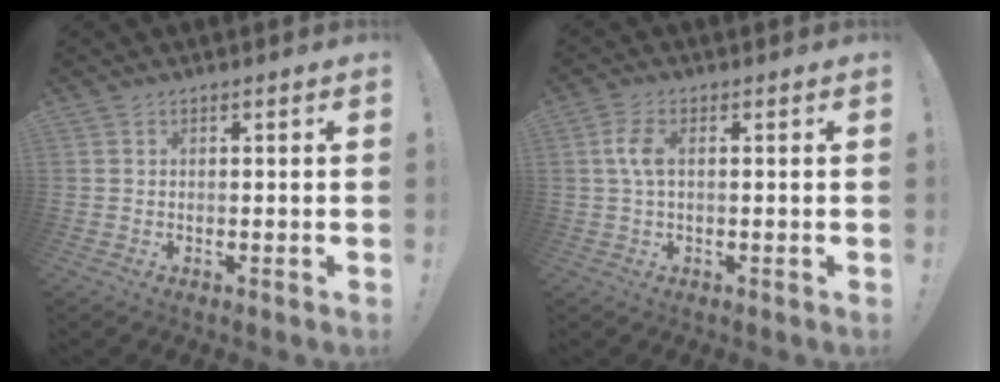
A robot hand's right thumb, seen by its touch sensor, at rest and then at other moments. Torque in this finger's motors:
{"motor_torque": [0.05, 0.09, 0.59, -0.47, 0.25]}